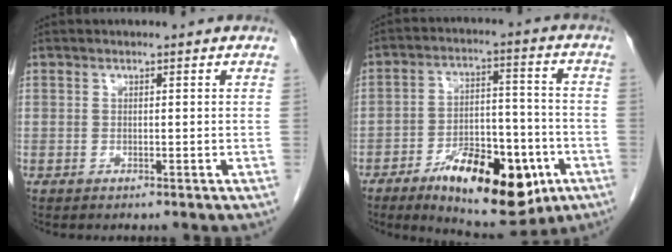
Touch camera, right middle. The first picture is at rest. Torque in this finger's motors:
{"motor_torque": [1.34, -0.80, 0.62, 0.17]}